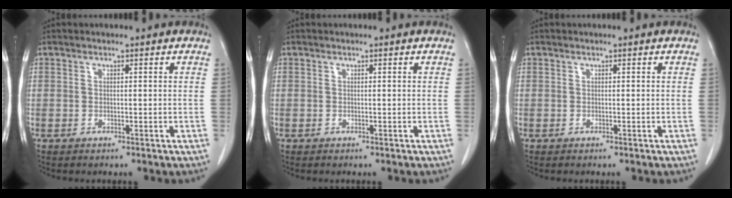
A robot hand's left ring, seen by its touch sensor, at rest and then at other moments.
{"total": 0.0}
{"total": 0.0}